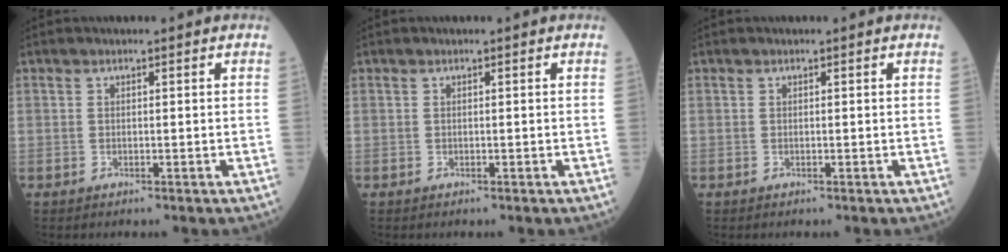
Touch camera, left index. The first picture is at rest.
{"total": 0.0}
{"total": 0.0}